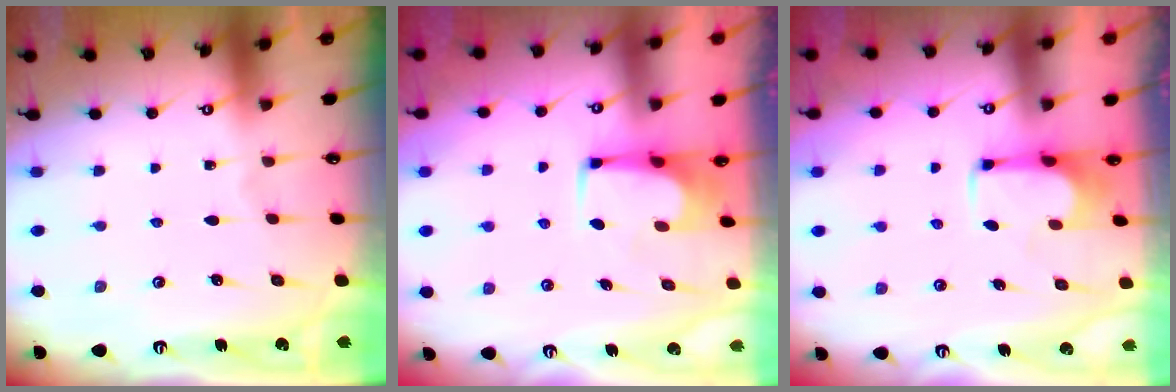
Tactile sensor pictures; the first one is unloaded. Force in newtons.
{"total": 1.6, "press": 1.5, "slide": 0.3}
{"total": 3.6, "press": 3.5, "slide": 0.7}